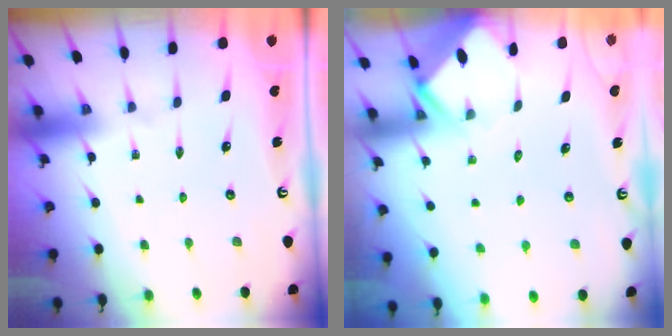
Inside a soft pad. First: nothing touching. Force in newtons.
{"total": 2.8, "press": 2.8, "slide": 0.1}